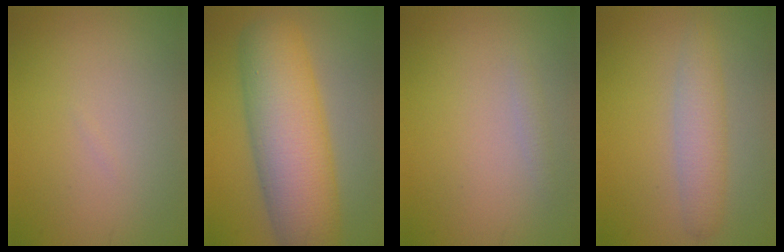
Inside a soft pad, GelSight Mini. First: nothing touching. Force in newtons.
{"total": 10.5, "press": 10.5, "slide": 0.3}
{"total": 0.7, "press": 0.7, "slide": 0.0}
{"total": 3.0, "press": 3.0, "slide": 0.1}